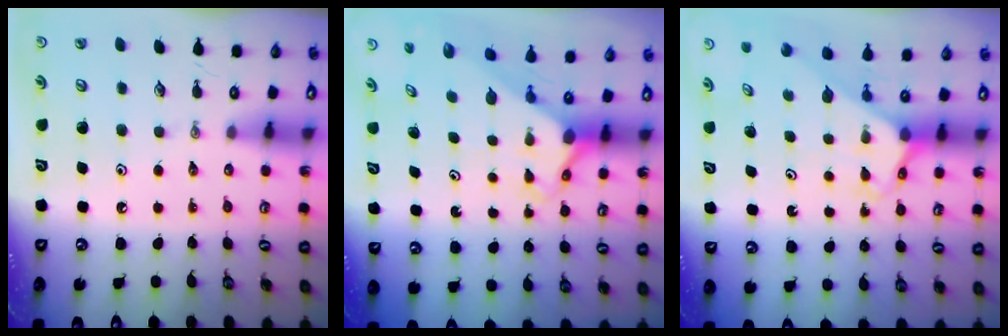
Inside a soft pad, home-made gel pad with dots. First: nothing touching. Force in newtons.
{"total": 2.5, "press": 2.5, "slide": 0.2}
{"total": 2.6, "press": 2.6, "slide": 0.2}